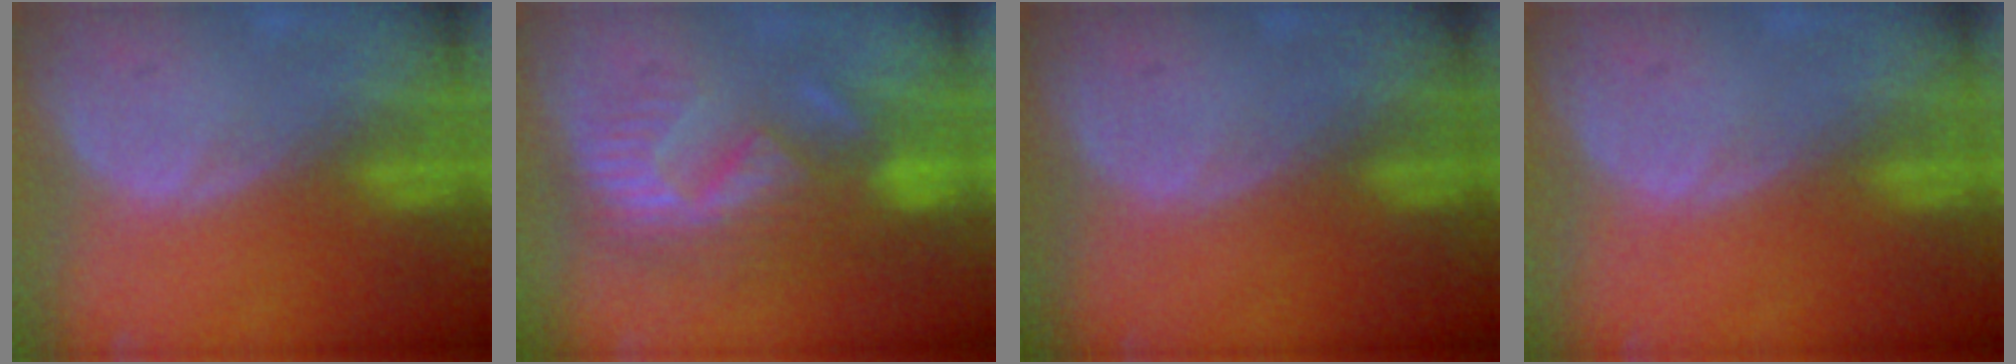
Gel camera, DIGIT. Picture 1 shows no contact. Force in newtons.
{"total": 8.9, "press": 8.4, "slide": 3.0}
{"total": 0.0}
{"total": 0.0}